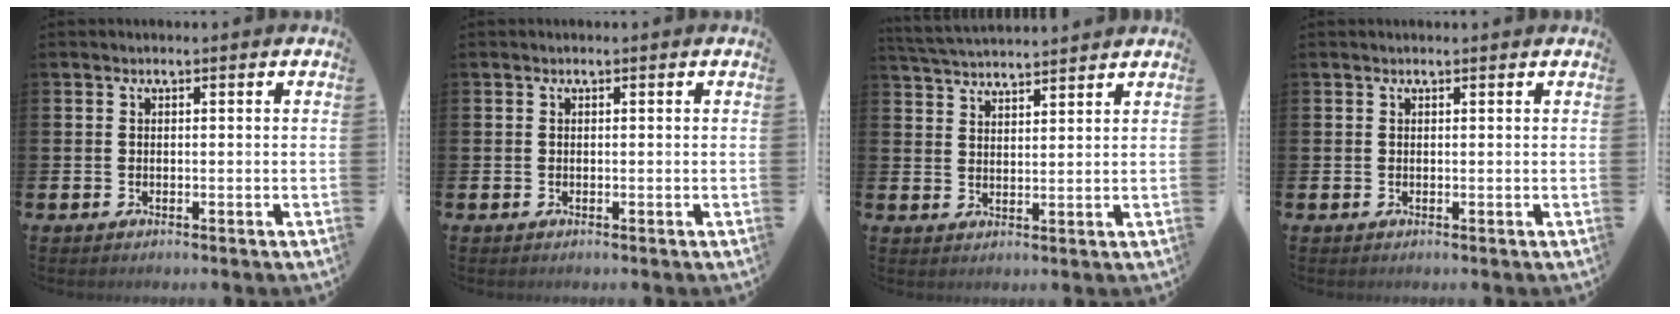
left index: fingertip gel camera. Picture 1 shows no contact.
{"total": 0.0}
{"total": 3.9, "force": [3.9, 0.2, 0.3], "torque": [-0.023, -0.019, 0.072]}
{"total": 0.0}